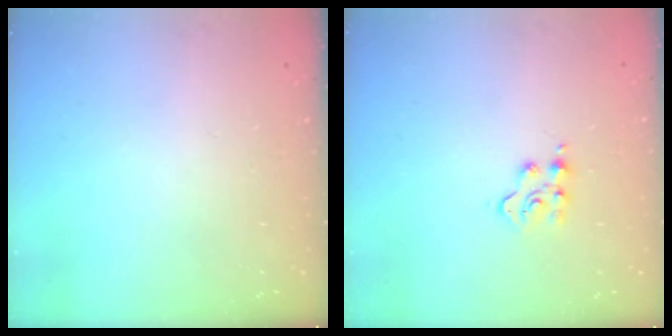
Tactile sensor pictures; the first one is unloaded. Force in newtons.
{"total": 4.1, "press": 4.1, "slide": 0.5}